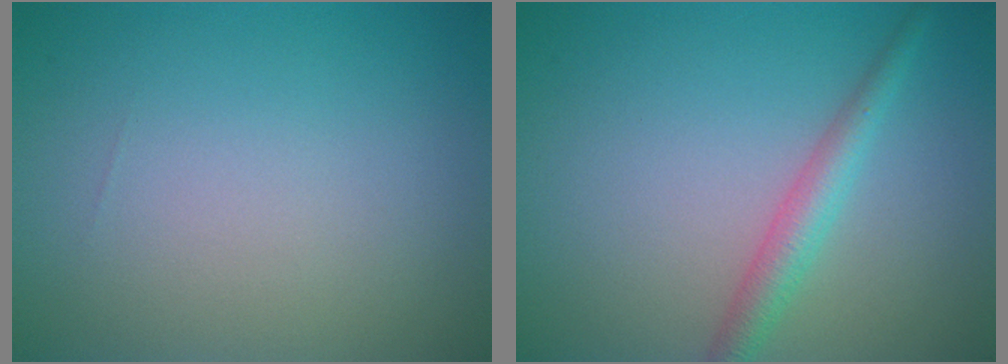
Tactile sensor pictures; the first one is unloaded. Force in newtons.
{"total": 2.6, "press": 2.6, "slide": 0.0}